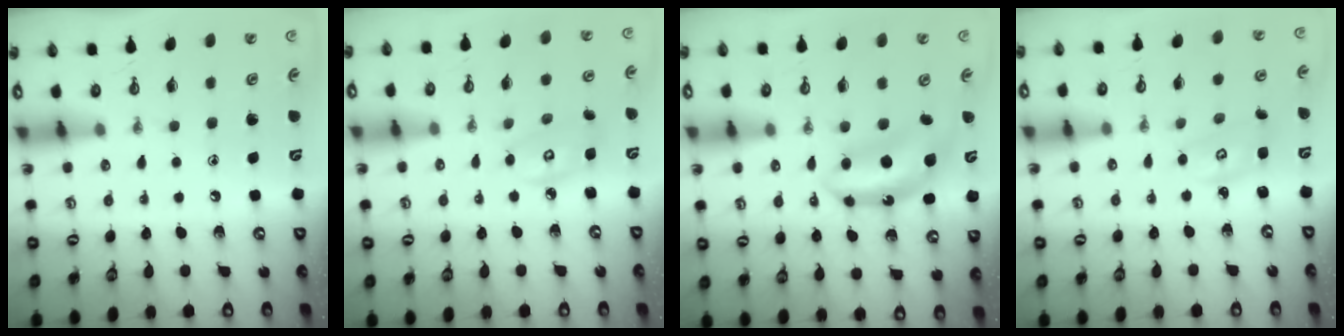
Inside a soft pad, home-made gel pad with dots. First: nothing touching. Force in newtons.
{"total": 4.6, "press": 4.5, "slide": 0.2}
{"total": 7.8, "press": 7.8, "slide": 0.2}
{"total": 2.8, "press": 2.8, "slide": 0.3}